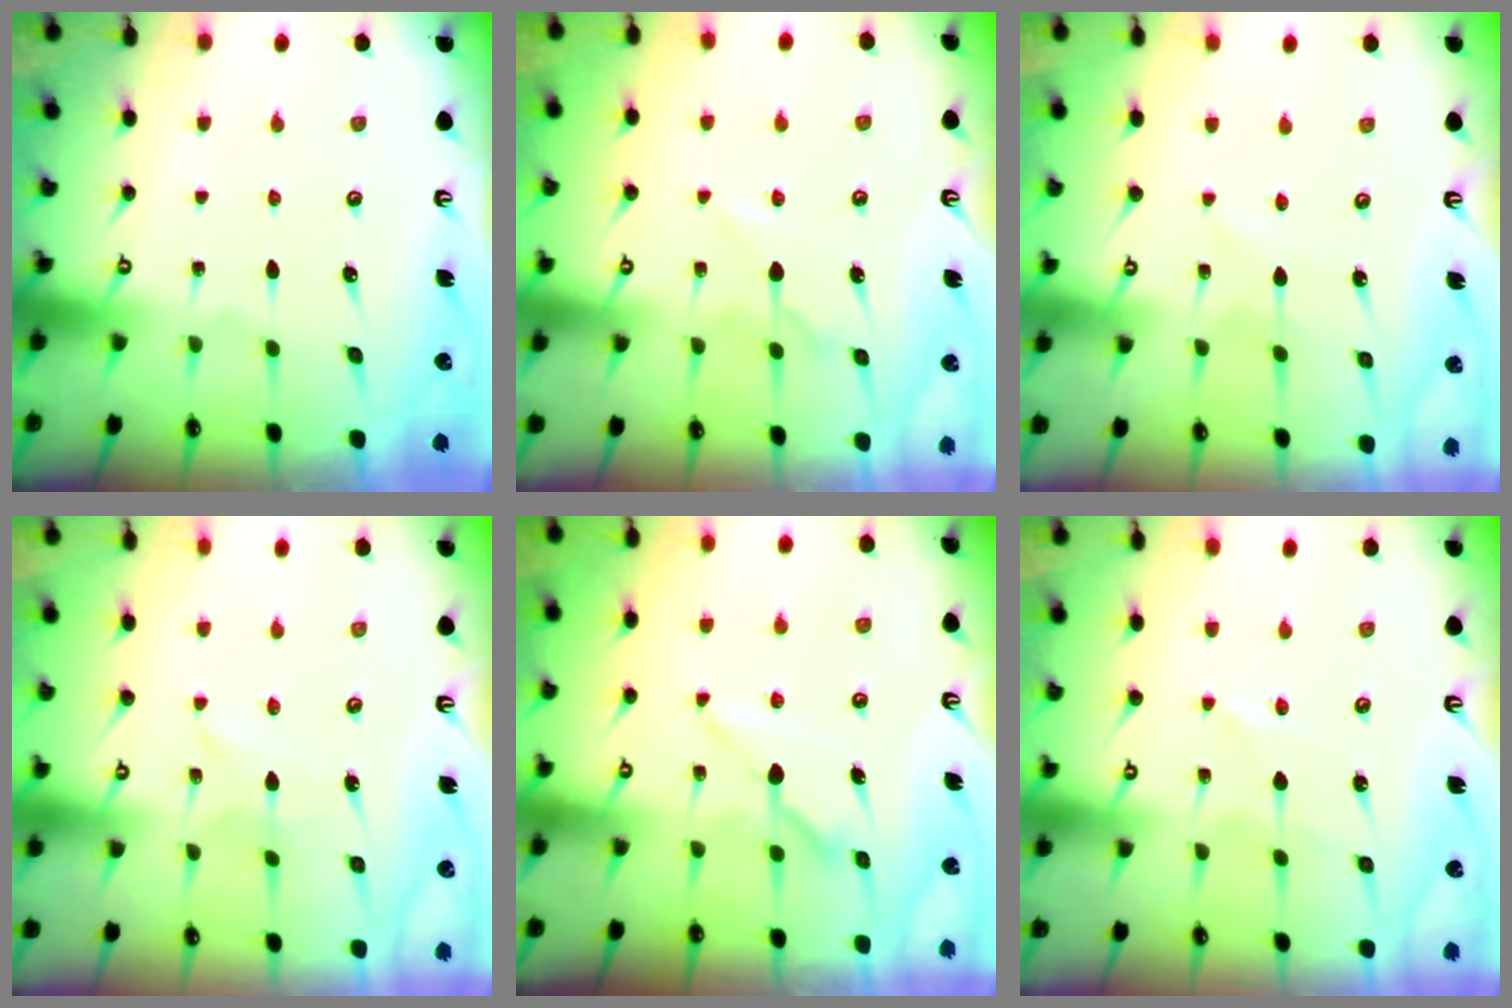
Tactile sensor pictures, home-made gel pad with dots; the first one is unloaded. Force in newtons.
{"total": 6.2, "press": 6.2, "slide": 0.7}
{"total": 1.6, "press": 1.6, "slide": 0.1}
{"total": 1.6, "press": 1.6, "slide": 0.2}
{"total": 7.1, "press": 7.1, "slide": 0.3}
{"total": 2.8, "press": 2.8, "slide": 0.3}